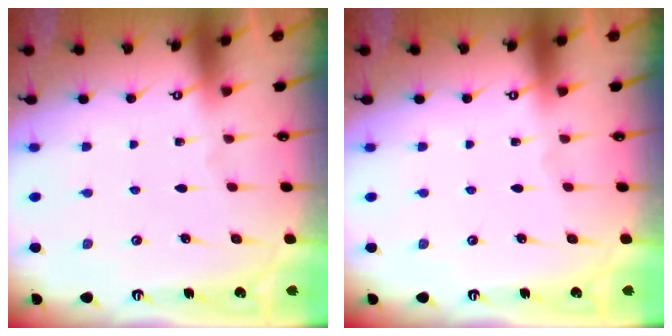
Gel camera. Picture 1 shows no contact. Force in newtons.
{"total": 0.0}